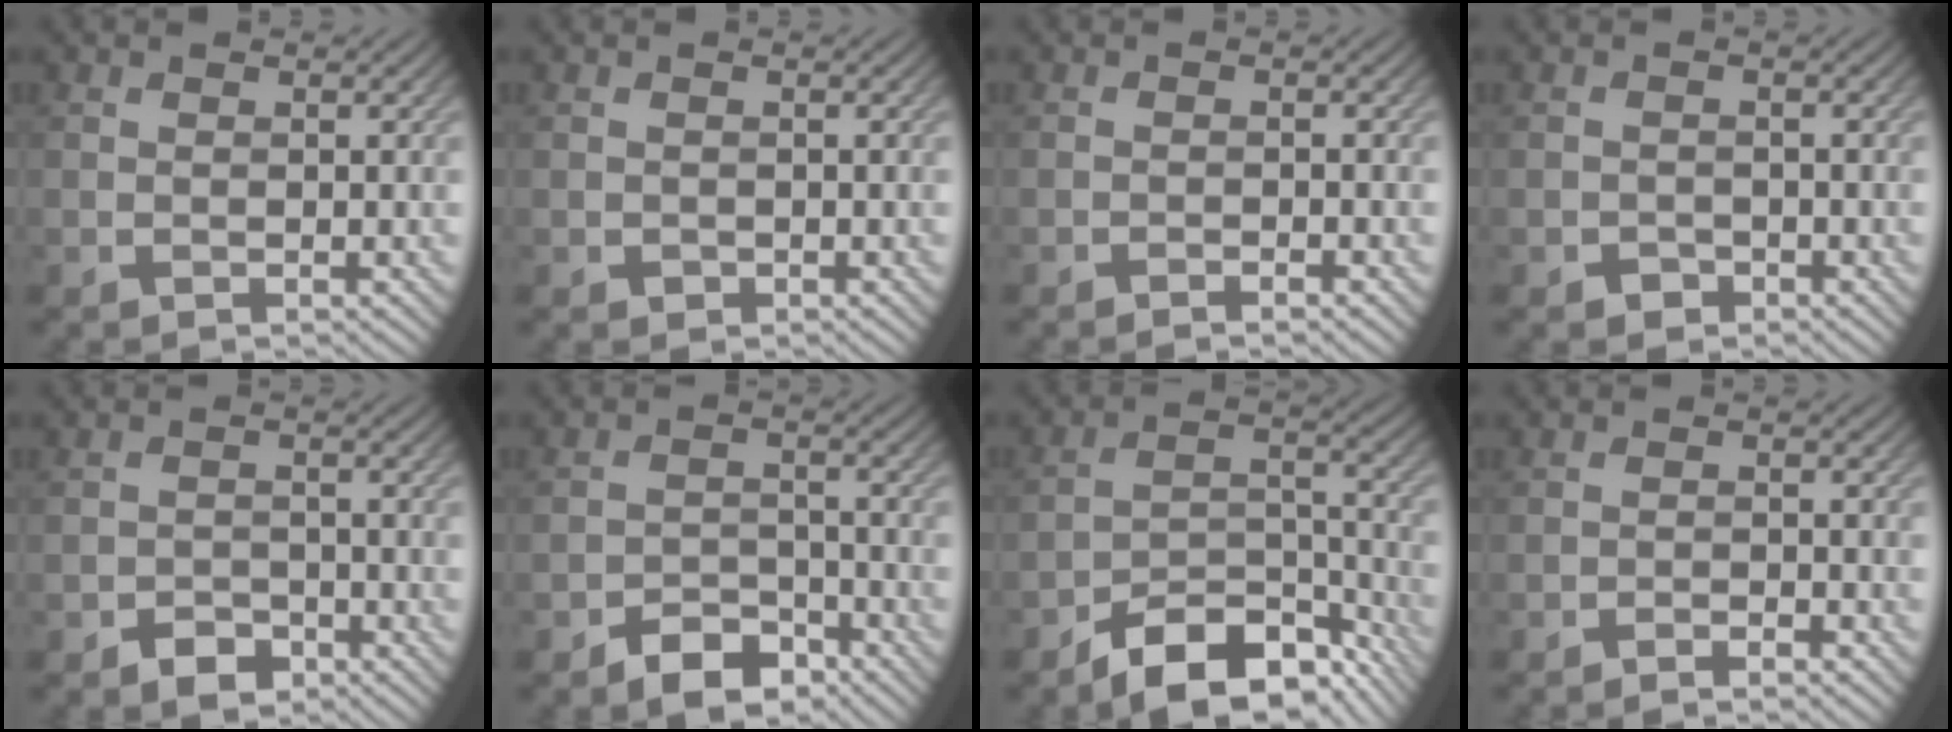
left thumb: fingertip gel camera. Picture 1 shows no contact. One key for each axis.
{"total": 0.7, "fx": -0.3, "fy": 0.6, "fz": 0.2, "tx": -0.002, "ty": -0.006, "tz": -0.006}
{"total": 1.0, "fx": -0.9, "fy": 0.0, "fz": 0.6, "tx": -0.009, "ty": 0.001, "tz": -0.018}
{"total": 1.4, "fx": -1.0, "fy": 0.9, "fz": 0.4, "tx": -0.003, "ty": 0.000, "tz": -0.021}
{"total": 2.7, "fx": -1.9, "fy": 1.7, "fz": 1.1, "tx": -0.014, "ty": 0.000, "tz": -0.038}
{"total": 4.7, "fx": -3.6, "fy": 2.3, "fz": 2.0, "tx": -0.030, "ty": 0.000, "tz": -0.069}
{"total": 11.6, "fx": -8.6, "fy": 4.8, "fz": 6.2, "tx": -0.092, "ty": -0.007, "tz": -0.148}
{"total": 1.6, "fx": -1.4, "fy": 0.1, "fz": 0.9, "tx": -0.015, "ty": 0.003, "tz": -0.027}